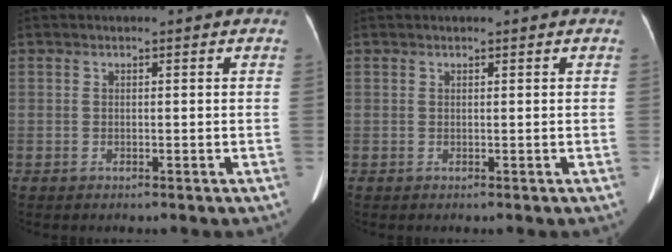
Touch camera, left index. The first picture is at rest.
{"total": 0.8, "force": [0.7, 0.0, 0.4], "torque": [-0.008, 0.003, 0.011]}